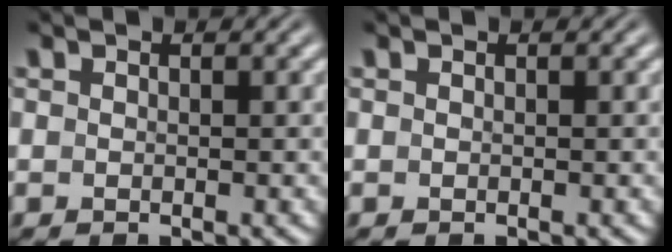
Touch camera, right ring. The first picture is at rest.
{"total": 0.0}